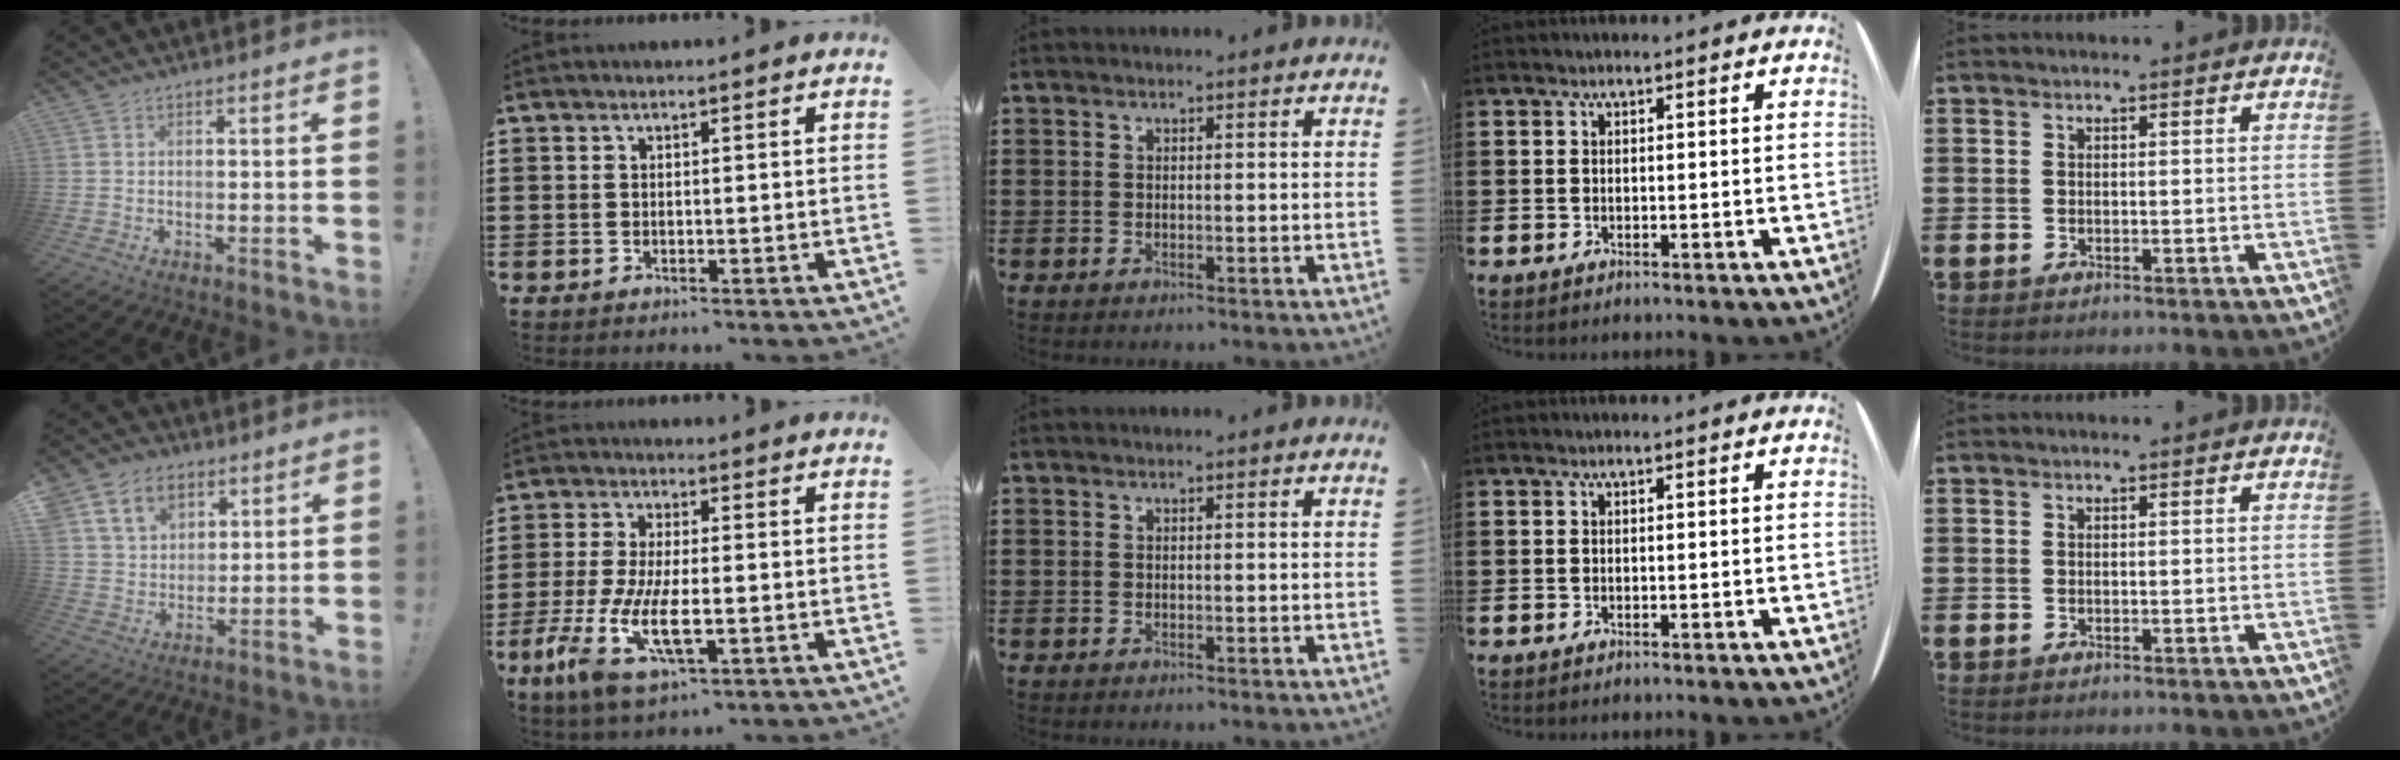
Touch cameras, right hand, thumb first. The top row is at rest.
{"thumb": {"total": 12.2, "force": [6.5, 9.2, 4.7], "torque": [-0.077, -0.028, 0.129]}, "index": {"total": 10.0, "force": [-3.4, 3.5, 8.7], "torque": [-0.196, -0.015, -0.062]}}